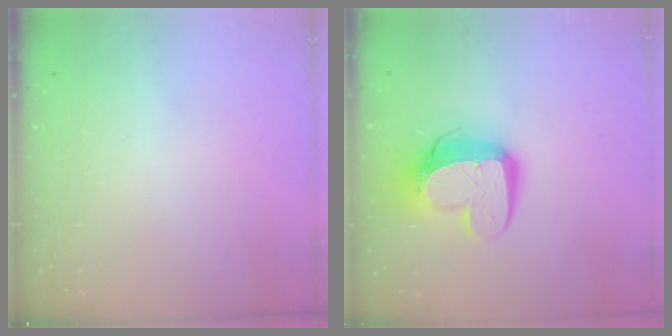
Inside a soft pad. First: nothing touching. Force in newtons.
{"total": 14.2, "press": 14.2, "slide": 1.4}